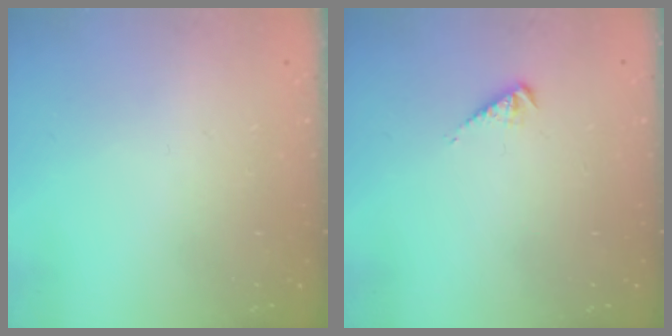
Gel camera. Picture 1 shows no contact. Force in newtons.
{"total": 3.3, "press": 3.3, "slide": 0.5}